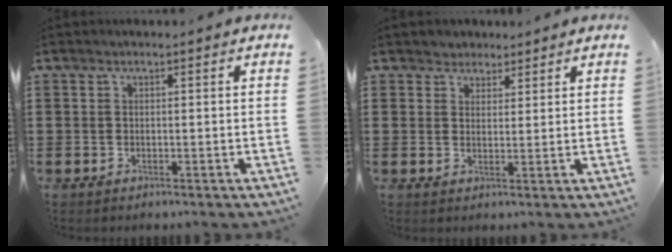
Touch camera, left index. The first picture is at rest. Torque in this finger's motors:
{"motor_torque": [1.86, 0.28, 0.10, 0.00]}